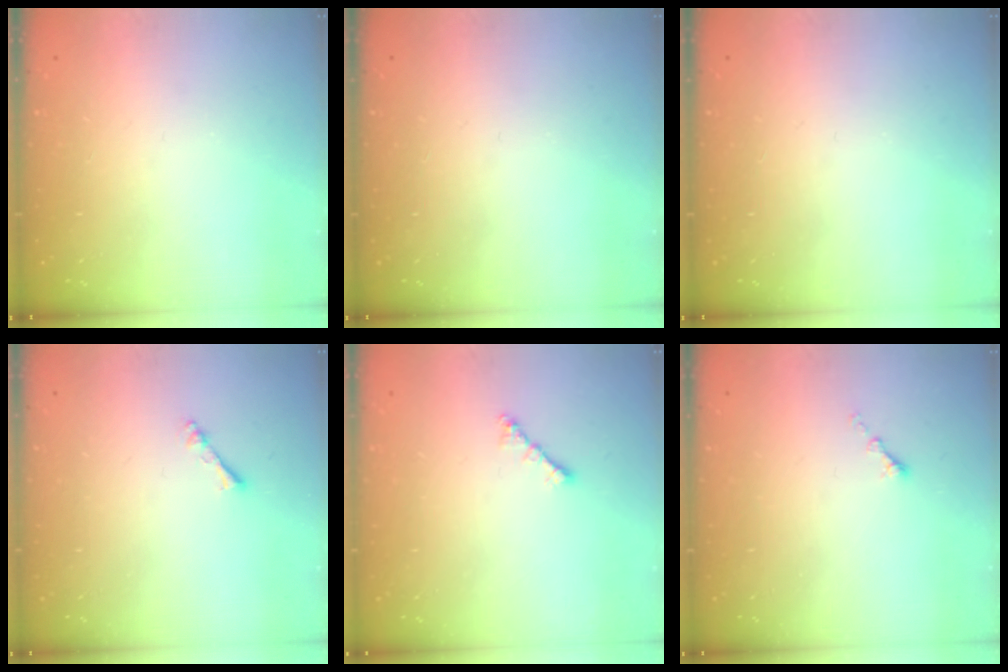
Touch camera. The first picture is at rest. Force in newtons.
{"total": 0.0}
{"total": 0.0}
{"total": 1.1, "press": 1.1, "slide": 0.2}
{"total": 2.0, "press": 1.9, "slide": 0.6}
{"total": 1.1, "press": 1.0, "slide": 0.5}